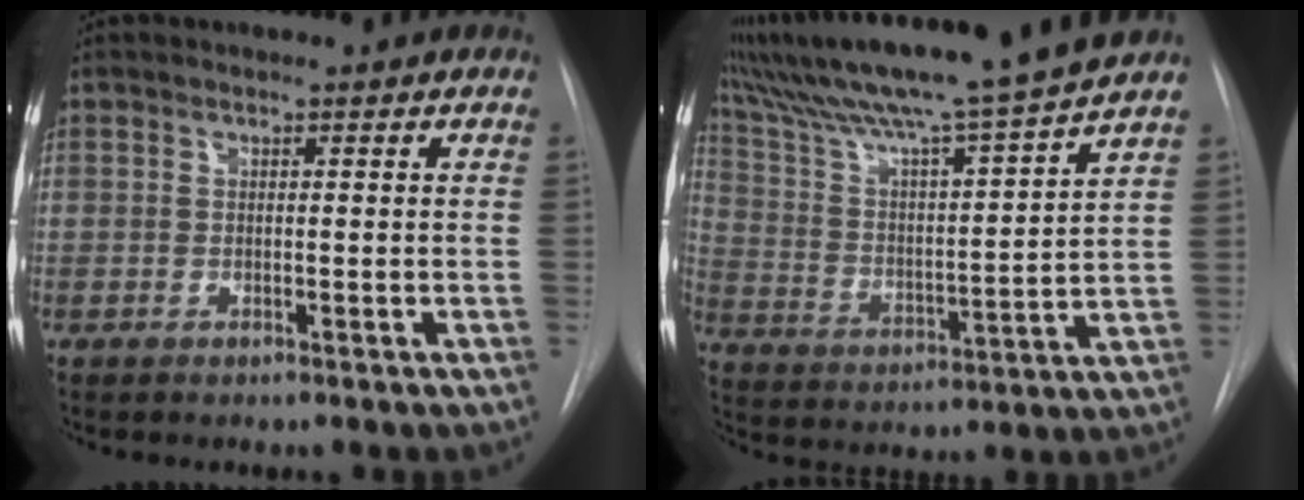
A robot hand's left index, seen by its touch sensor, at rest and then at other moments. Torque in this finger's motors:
{"motor_torque": [0.89, -1.24, 0.99, 0.21]}